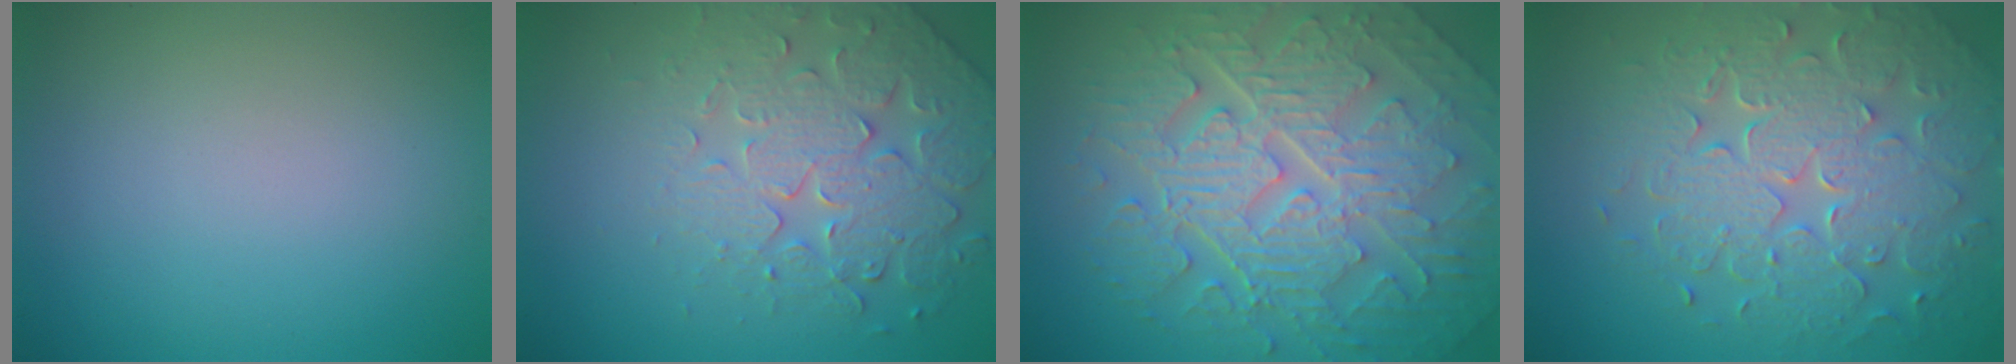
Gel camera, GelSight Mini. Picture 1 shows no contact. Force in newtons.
{"total": 4.7, "press": 4.6, "slide": 1.0}
{"total": 10.1, "press": 6.7, "slide": 7.5}
{"total": 8.1, "press": 5.9, "slide": 5.6}